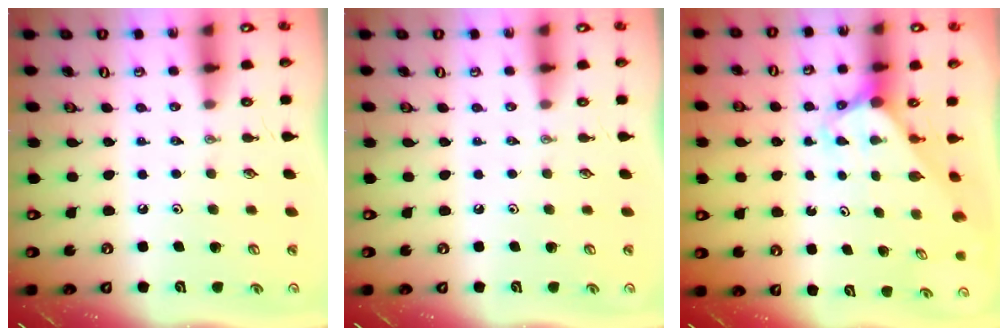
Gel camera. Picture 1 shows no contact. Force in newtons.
{"total": 0.0}
{"total": 3.0, "press": 3.0, "slide": 0.2}